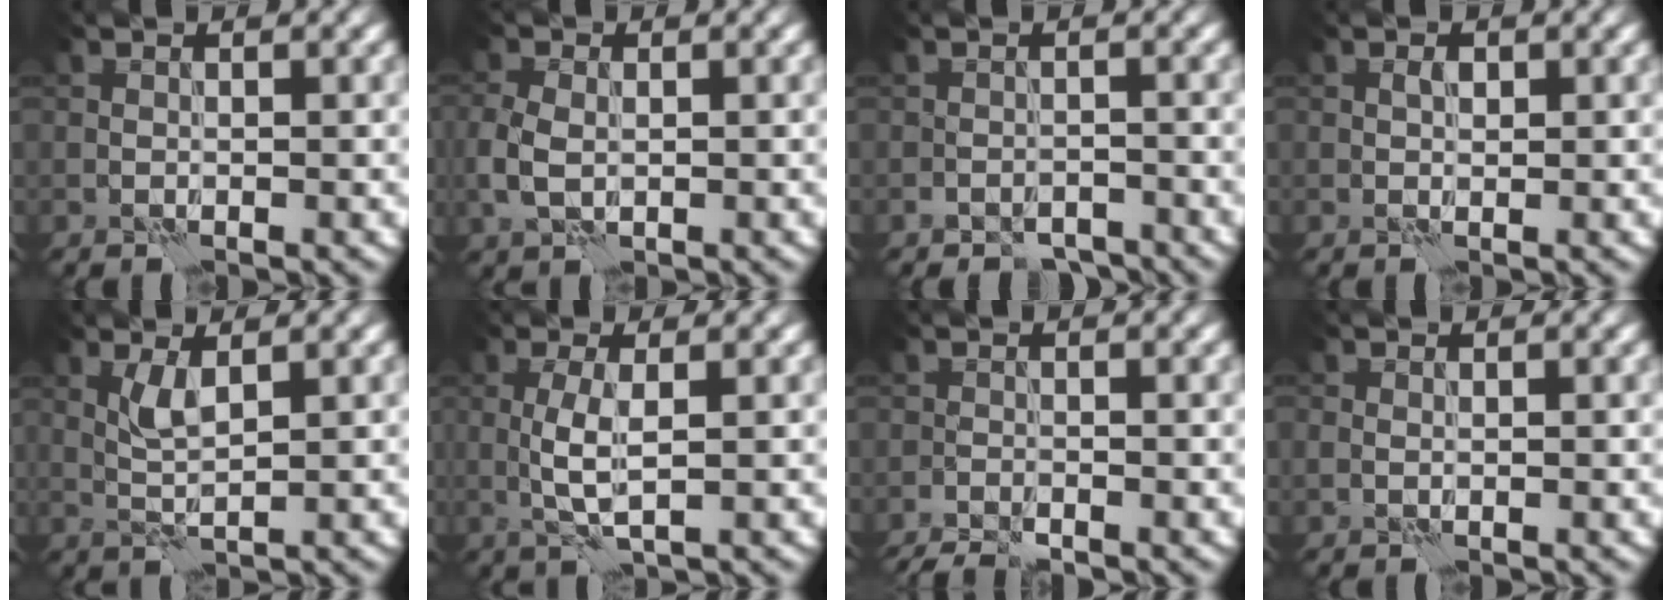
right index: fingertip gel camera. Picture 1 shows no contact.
{"total": 3.0, "force": [0.0, 2.1, 2.1], "torque": [-0.051, -0.001, -0.004]}
{"total": 2.5, "force": [-2.2, 1.1, 0.3], "torque": [0.000, 0.004, -0.035]}
{"total": 0.8, "force": [0.2, 0.5, 0.6], "torque": [-0.011, 0.005, 0.004]}
{"total": 2.2, "force": [1.0, 0.4, 1.9], "torque": [-0.043, 0.004, 0.020]}
{"total": 2.9, "force": [0.1, 0.6, 2.9], "torque": [-0.065, 0.006, 0.003]}
{"total": 2.3, "force": [-2.1, 0.0, 0.8], "torque": [-0.022, -0.009, -0.043]}
{"total": 0.9, "force": [-0.1, 0.8, 0.5], "torque": [-0.011, 0.000, -0.001]}